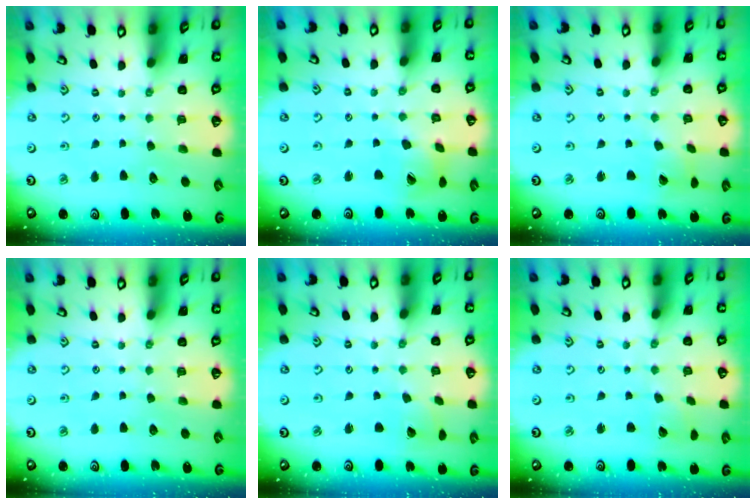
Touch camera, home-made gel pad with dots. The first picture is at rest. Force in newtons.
{"total": 7.5, "press": 7.5, "slide": 0.9}
{"total": 2.9, "press": 2.9, "slide": 0.2}
{"total": 0.0}
{"total": 3.5, "press": 3.5, "slide": 0.1}
{"total": 2.6, "press": 2.6, "slide": 0.3}